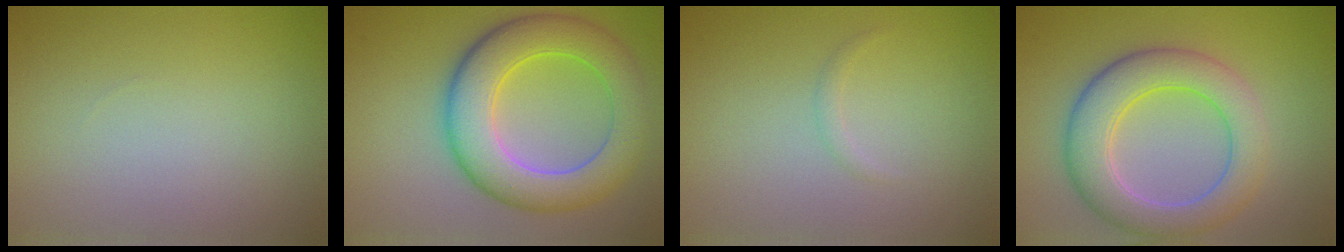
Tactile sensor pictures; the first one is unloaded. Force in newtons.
{"total": 8.3, "press": 8.3, "slide": 0.1}
{"total": 0.7, "press": 0.7, "slide": 0.1}
{"total": 6.5, "press": 6.5, "slide": 0.0}